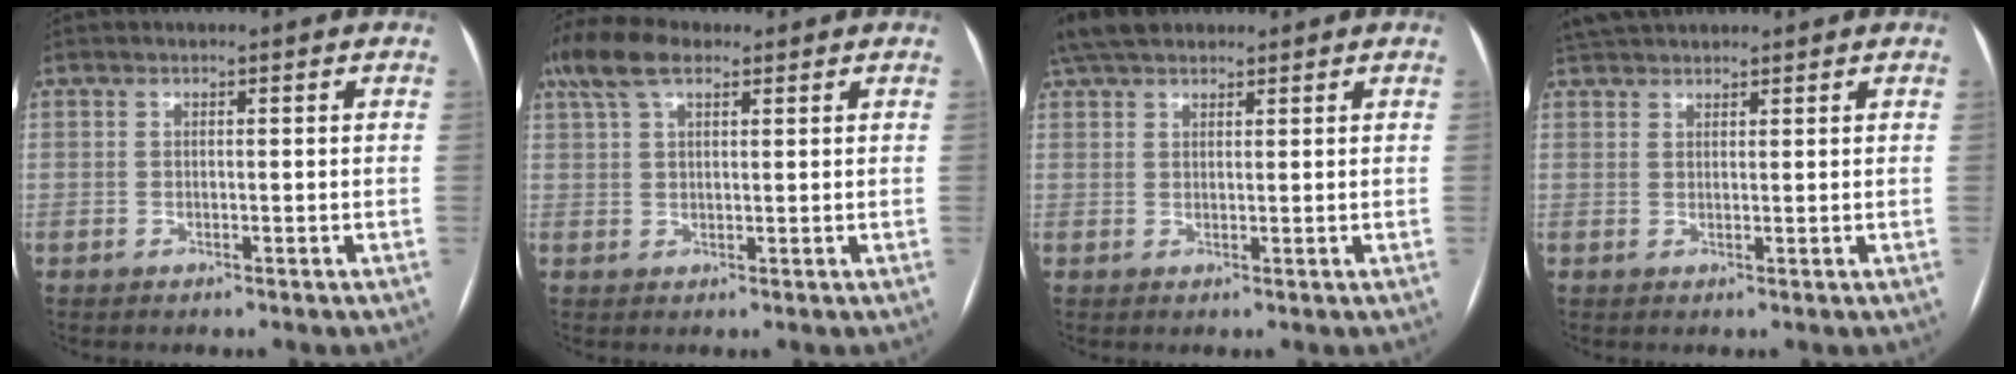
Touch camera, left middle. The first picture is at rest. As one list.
[{"total": 7.5, "force": [4.8, 2.9, 5.0], "torque": [-0.111, 0.037, 0.094]}, {"total": 6.6, "force": [5.4, 2.5, 2.9], "torque": [-0.057, 0.033, 0.102]}, {"total": 5.3, "force": [4.7, 1.5, 1.9], "torque": [-0.032, 0.036, 0.084]}]